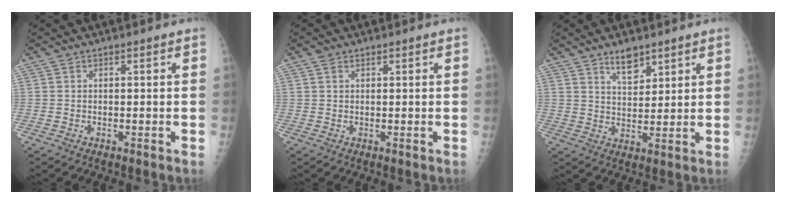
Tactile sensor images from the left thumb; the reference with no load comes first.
{"total": 1.1, "force": [0.7, 0.8, 0.5], "torque": [-0.004, 0.001, 0.011]}
{"total": 5.6, "force": [4.0, 2.5, 3.0], "torque": [-0.030, -0.030, 0.072]}